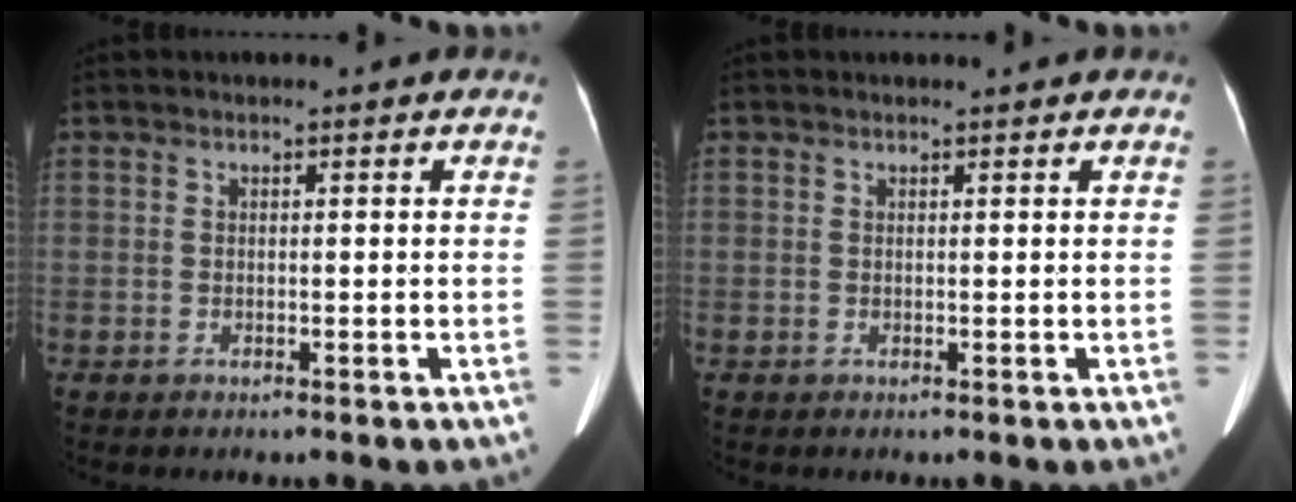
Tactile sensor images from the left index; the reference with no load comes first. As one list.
[{"total": 0.8, "force": [0.7, -0.1, 0.2], "torque": [-0.007, 0.002, 0.013]}]